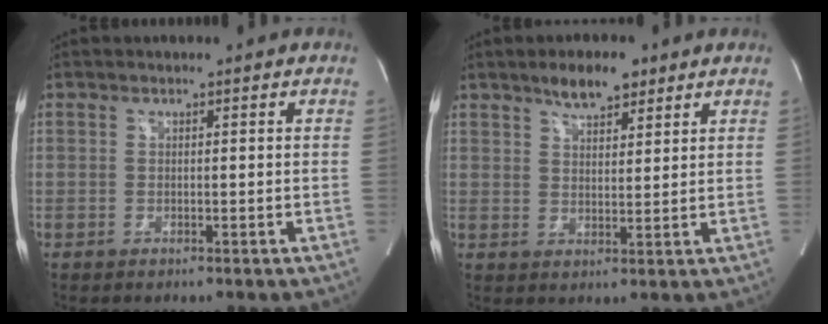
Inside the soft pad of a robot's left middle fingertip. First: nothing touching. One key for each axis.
{"total": 5.7, "fx": 4.2, "fy": 2.0, "fz": 3.4, "tx": -0.057, "ty": 0.005, "tz": 0.071}